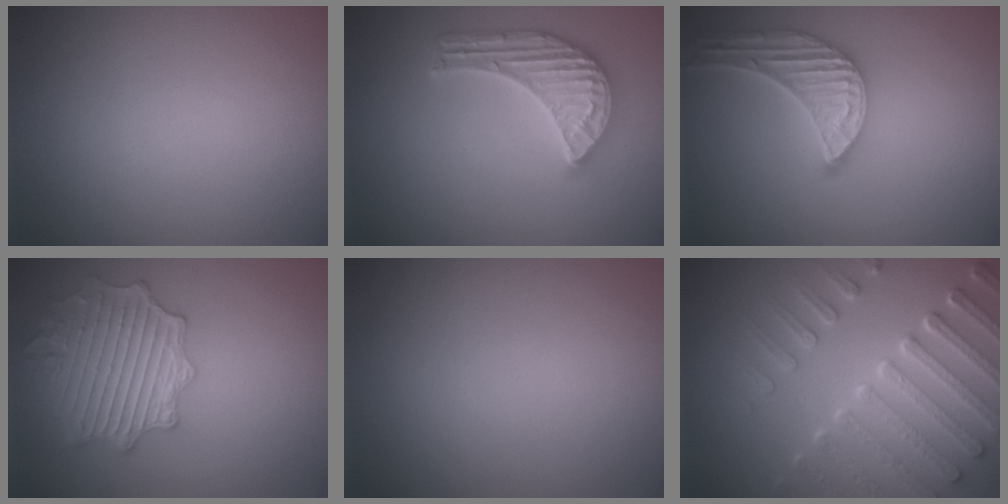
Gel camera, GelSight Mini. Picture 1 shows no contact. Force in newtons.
{"total": 5.4, "press": 4.5, "slide": 3.0}
{"total": 5.3, "press": 4.3, "slide": 3.1}
{"total": 5.7, "press": 5.3, "slide": 2.1}
{"total": 0.0}
{"total": 7.6, "press": 5.7, "slide": 5.0}